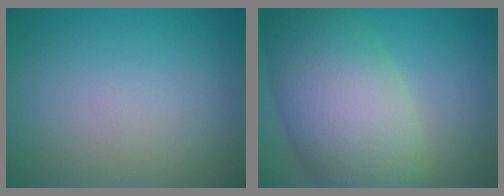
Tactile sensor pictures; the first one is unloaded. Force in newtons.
{"total": 10.9, "press": 10.9, "slide": 0.7}